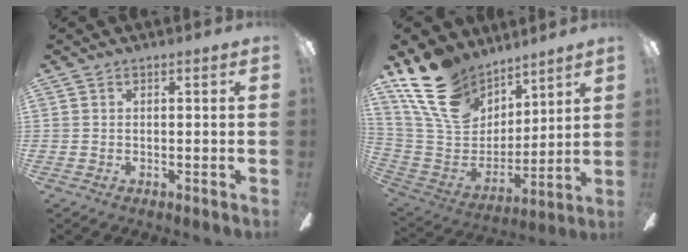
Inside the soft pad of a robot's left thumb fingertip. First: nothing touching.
{"total": 21.5, "force": [14.2, 12.9, 9.8], "torque": [-0.203, -0.068, 0.272]}